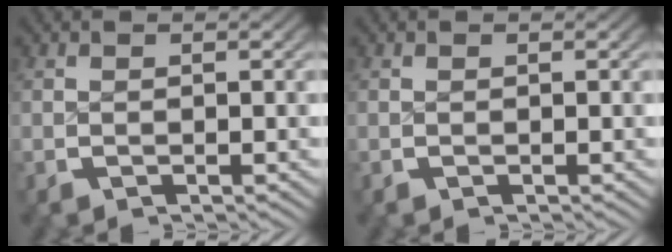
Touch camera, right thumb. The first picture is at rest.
{"total": 0.0}